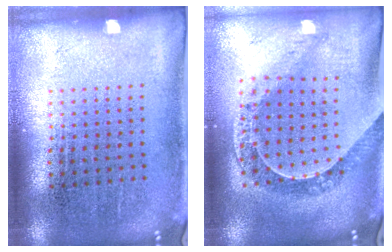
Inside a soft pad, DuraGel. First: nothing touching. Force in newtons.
{"total": 1.0, "press": 0.9, "slide": 0.2}